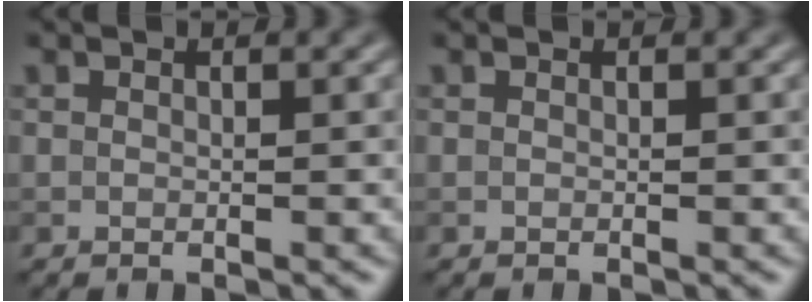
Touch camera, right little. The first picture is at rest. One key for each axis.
{"total": 0.0}